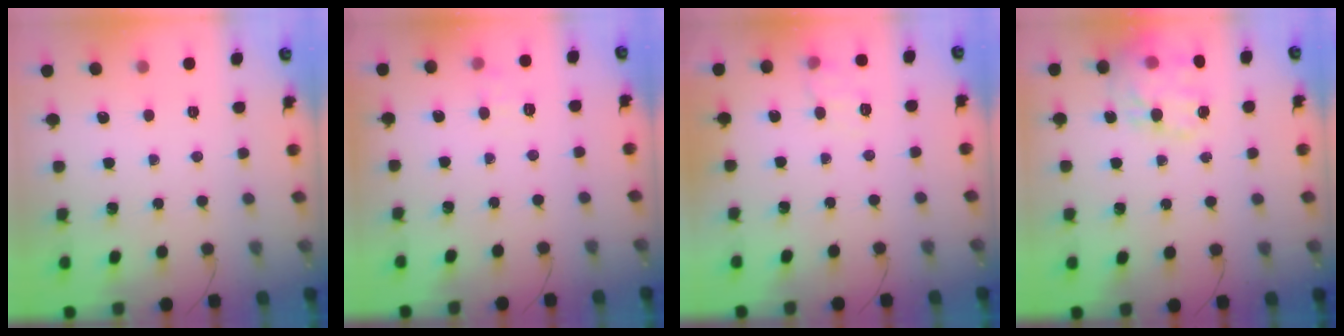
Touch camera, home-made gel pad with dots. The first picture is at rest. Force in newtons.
{"total": 6.1, "press": 5.8, "slide": 1.9}
{"total": 9.3, "press": 9.2, "slide": 1.6}
{"total": 18.0, "press": 17.6, "slide": 3.4}